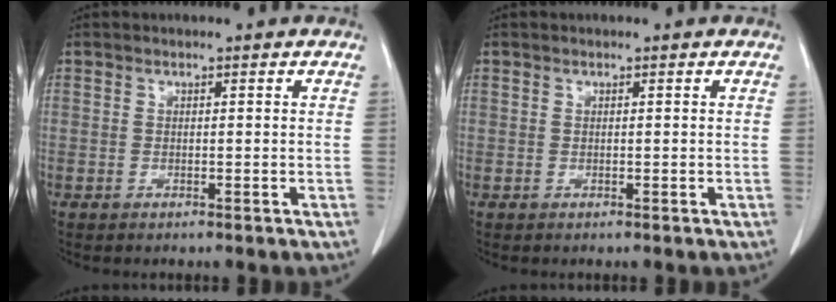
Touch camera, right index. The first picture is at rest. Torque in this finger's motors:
{"motor_torque": [0.00, 0.00, 0.00, 0.00]}